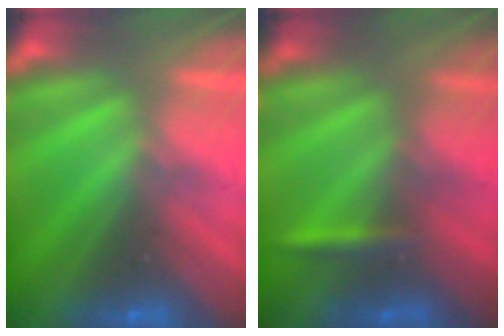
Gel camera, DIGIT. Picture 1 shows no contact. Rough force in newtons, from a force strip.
{"total": 2.3}